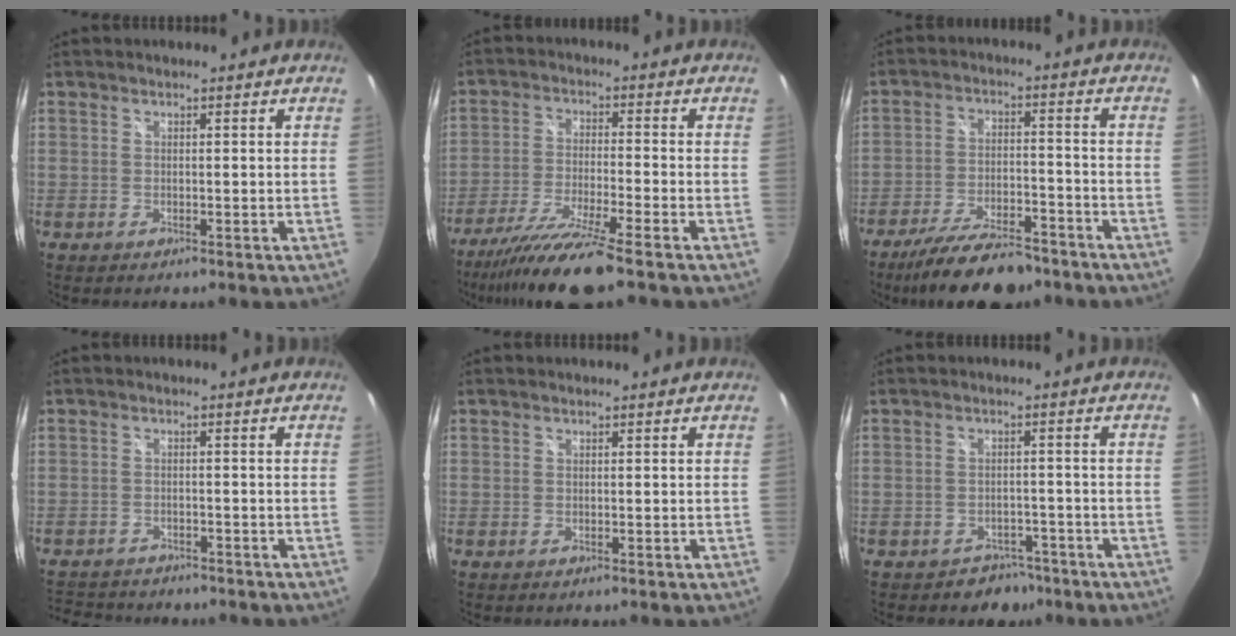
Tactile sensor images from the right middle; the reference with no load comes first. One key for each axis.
{"total": 12.0, "fx": -9.5, "fy": -0.7, "fz": 7.2, "tx": -0.155, "ty": -0.029, "tz": -0.171}
{"total": 14.2, "fx": -11.5, "fy": 4.1, "fz": 7.3, "tx": -0.148, "ty": -0.017, "tz": -0.185}
{"total": 8.3, "fx": -7.3, "fy": 3.1, "fz": 2.3, "tx": -0.067, "ty": -0.006, "tz": -0.113}
{"total": 0.0}
{"total": 4.6, "fx": -3.4, "fy": 3.1, "fz": 0.2, "tx": -0.004, "ty": 0.018, "tz": -0.044}